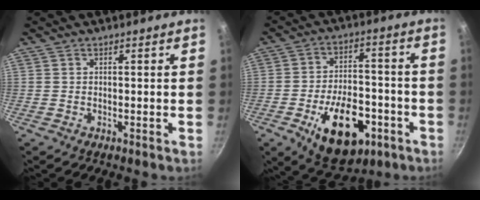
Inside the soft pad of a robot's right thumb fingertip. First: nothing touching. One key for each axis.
{"total": 17.3, "fx": -6.8, "fy": 10.0, "fz": 12.4, "tx": -0.159, "ty": 0.032, "tz": -0.093}